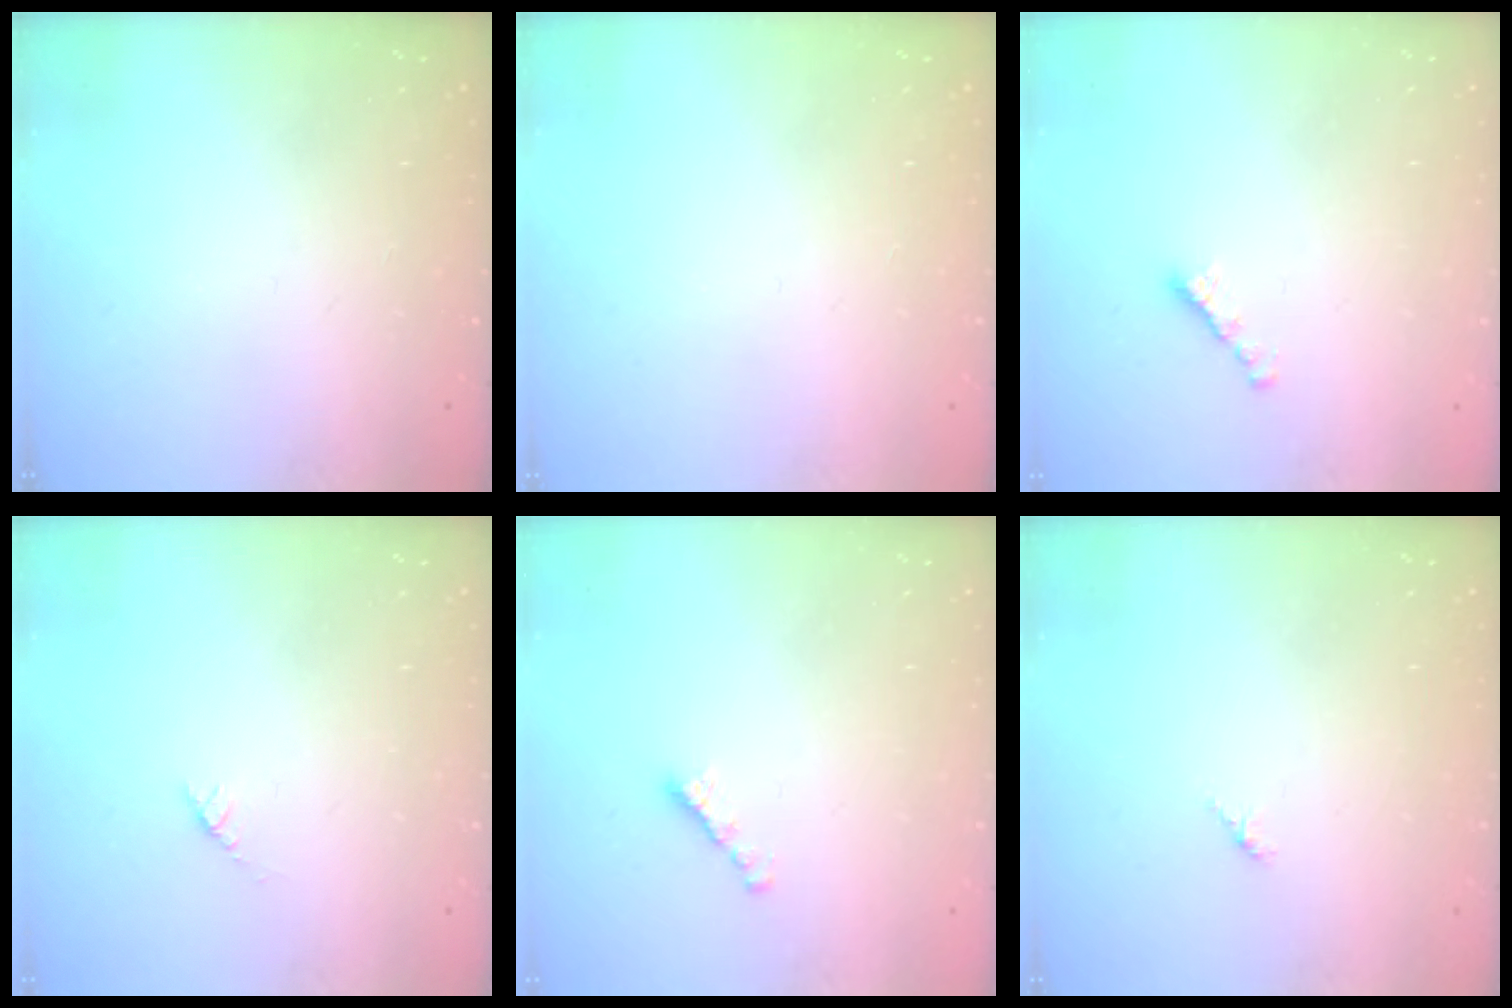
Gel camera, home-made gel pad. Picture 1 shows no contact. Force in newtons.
{"total": 0.0}
{"total": 2.7, "press": 2.6, "slide": 0.8}
{"total": 2.7, "press": 2.6, "slide": 0.4}
{"total": 2.7, "press": 2.6, "slide": 0.8}
{"total": 1.5, "press": 1.4, "slide": 0.4}